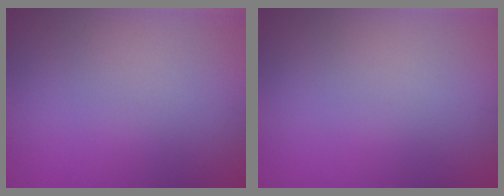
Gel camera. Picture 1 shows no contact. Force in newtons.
{"total": 0.0}